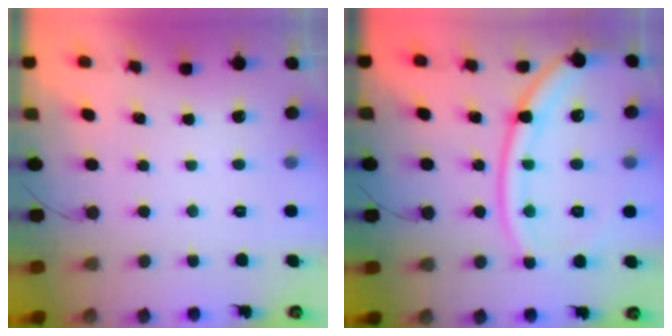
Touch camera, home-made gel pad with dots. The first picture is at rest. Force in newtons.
{"total": 17.6, "press": 17.5, "slide": 2.0}